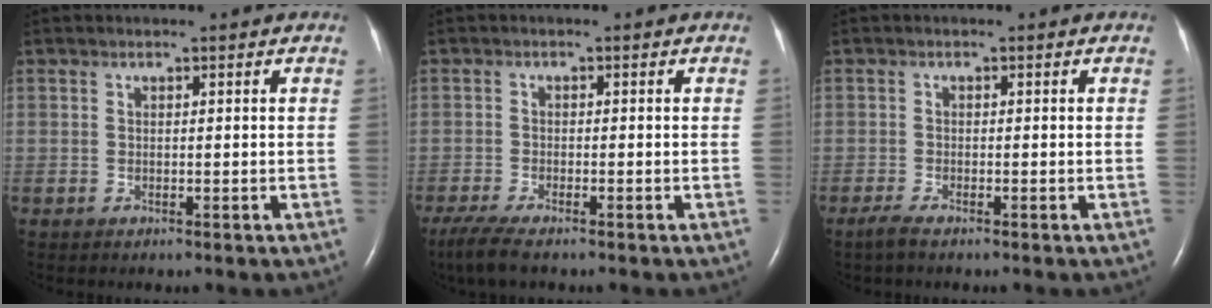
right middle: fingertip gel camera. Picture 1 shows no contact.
{"total": 5.1, "force": [-3.9, 0.7, 3.2], "torque": [-0.065, -0.015, -0.068]}
{"total": 1.6, "force": [-1.3, 0.0, 1.0], "torque": [-0.031, -0.007, -0.029]}